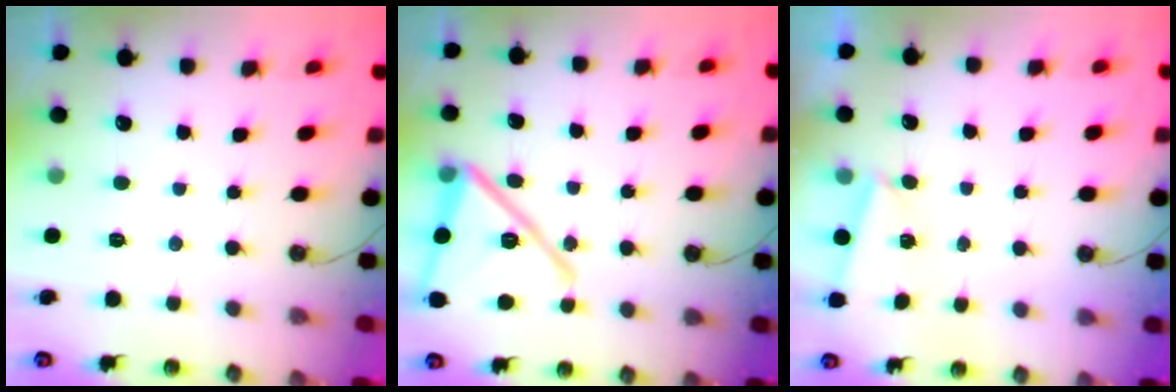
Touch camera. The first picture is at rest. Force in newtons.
{"total": 18.3, "press": 17.9, "slide": 3.6}
{"total": 1.2, "press": 1.1, "slide": 0.5}